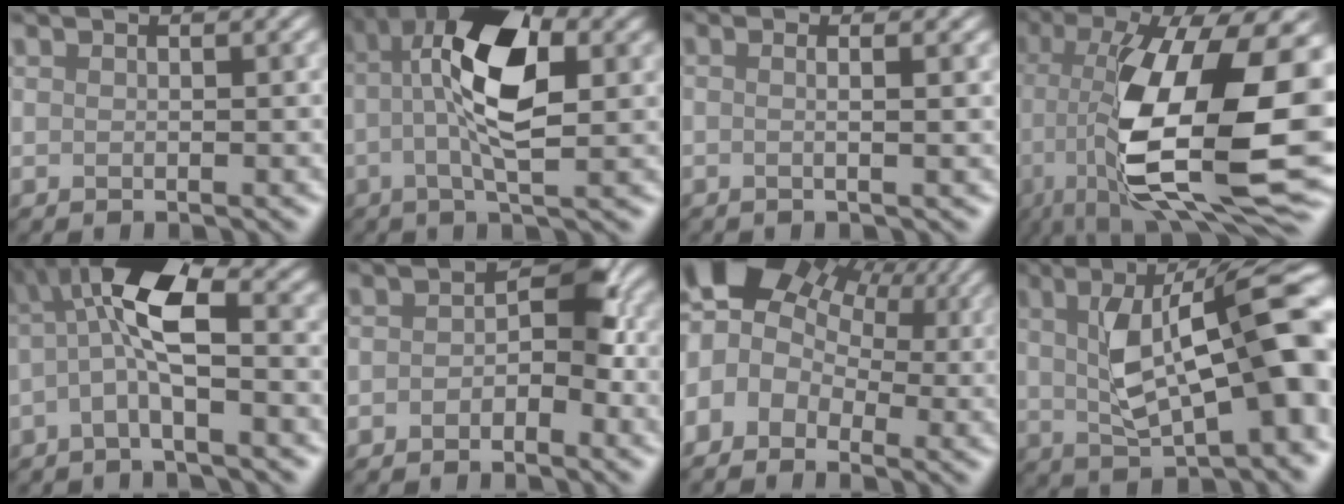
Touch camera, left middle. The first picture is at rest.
{"total": 6.0, "force": [0.3, 1.4, 5.8], "torque": [-0.145, 0.016, 0.022]}
{"total": 1.7, "force": [0.3, 0.8, 1.5], "torque": [-0.004, 0.010, -0.021]}
{"total": 13.5, "force": [-1.7, 4.6, 12.6], "torque": [-0.258, -0.002, -0.003]}
{"total": 4.5, "force": [-0.7, 0.7, 4.4], "torque": [-0.127, 0.024, 0.000]}
{"total": 2.0, "force": [-2.0, -0.2, 0.4], "torque": [-0.033, 0.009, -0.016]}
{"total": 7.5, "force": [1.4, 5.7, 4.7], "torque": [-0.123, 0.007, 0.042]}
{"total": 9.1, "force": [1.3, 2.2, 8.7], "torque": [-0.160, 0.012, 0.048]}